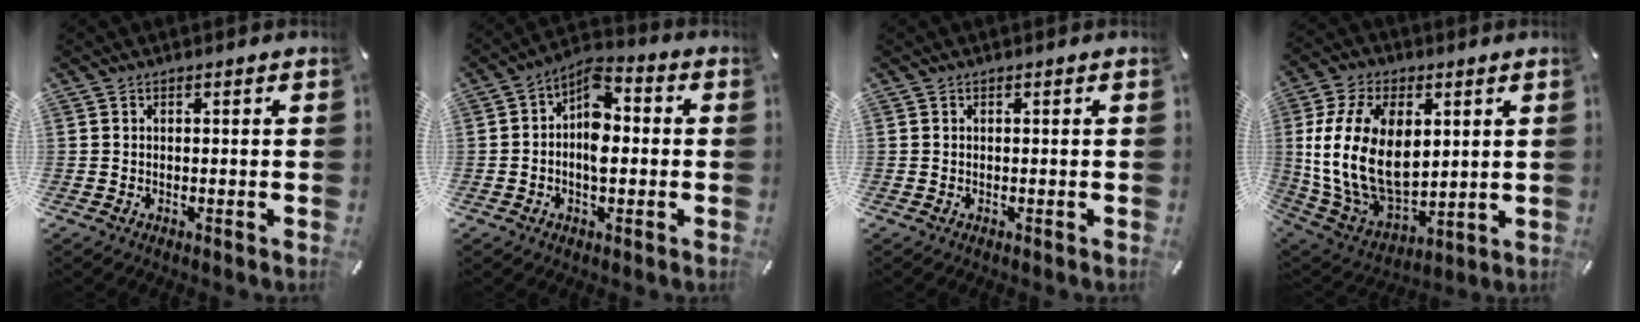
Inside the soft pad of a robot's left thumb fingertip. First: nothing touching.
{"total": 7.6, "force": [-0.5, 4.8, 5.8], "torque": [-0.094, 0.000, -0.011]}
{"total": 0.0}
{"total": 20.1, "force": [3.0, 13.5, 14.6], "torque": [-0.308, -0.007, 0.053]}